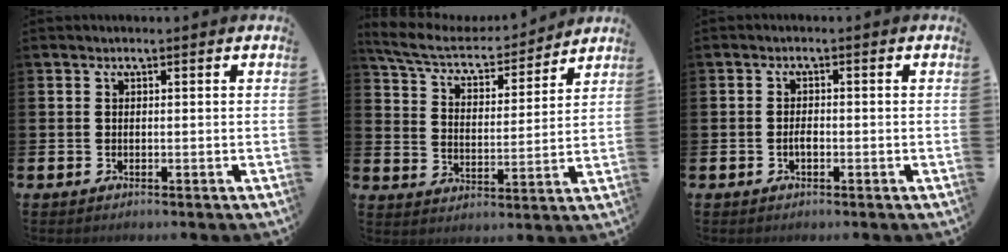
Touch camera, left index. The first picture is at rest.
{"total": 7.1, "force": [6.5, 2.0, 2.1], "torque": [-0.075, -0.051, 0.110]}
{"total": 1.4, "force": [-0.4, 0.7, 1.1], "torque": [-0.016, 0.000, -0.010]}